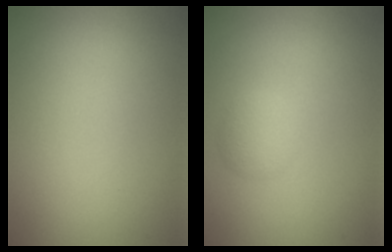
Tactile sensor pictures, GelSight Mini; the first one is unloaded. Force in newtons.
{"total": 1.9, "press": 1.9, "slide": 0.1}